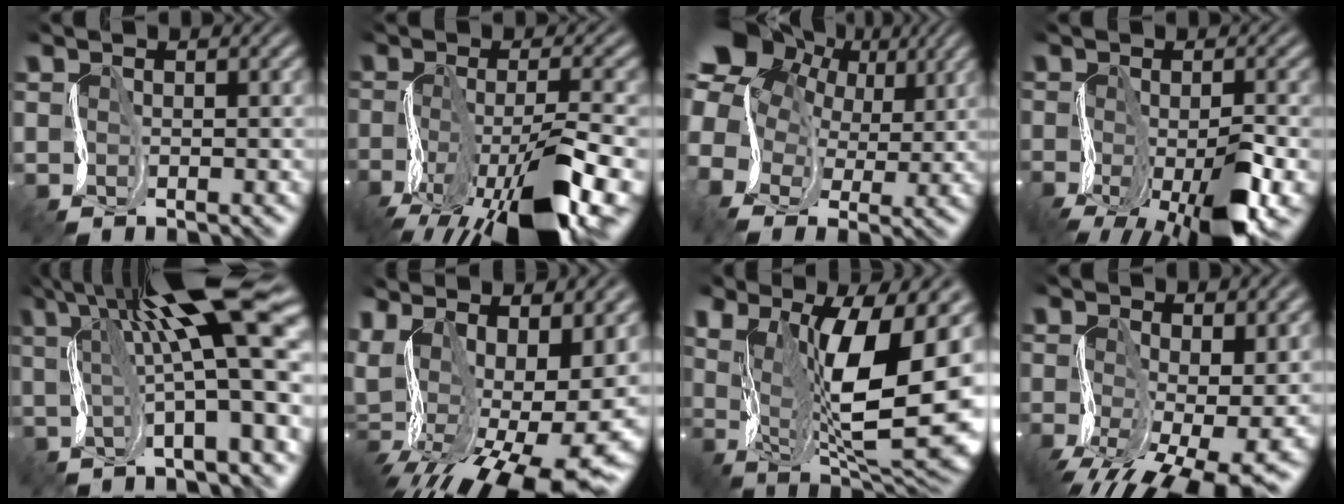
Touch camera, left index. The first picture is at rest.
{"total": 9.7, "force": [-5.2, 2.3, 7.8], "torque": [-0.139, -0.002, -0.092]}
{"total": 12.7, "force": [4.6, 9.4, 7.3], "torque": [-0.172, 0.036, 0.070]}
{"total": 8.2, "force": [-3.9, 2.6, 6.8], "torque": [-0.120, -0.010, -0.065]}
{"total": 14.4, "force": [4.6, 2.4, 13.4], "torque": [-0.200, 0.024, 0.075]}
{"total": 16.4, "force": [-0.4, 6.9, 14.9], "torque": [-0.212, -0.019, 0.042]}
{"total": 13.7, "force": [1.1, 5.1, 12.6], "torque": [-0.198, -0.009, 0.022]}
{"total": 8.9, "force": [-2.9, 3.3, 7.7], "torque": [-0.124, -0.023, -0.046]}